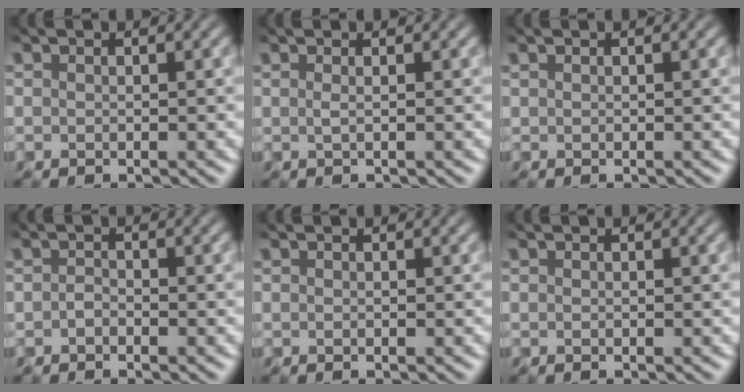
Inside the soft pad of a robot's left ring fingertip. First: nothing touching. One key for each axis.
{"total": 0.8, "fx": 0.2, "fy": 0.3, "fz": 0.8, "tx": -0.012, "ty": 0.002, "tz": 0.000}
{"total": 0.0}
{"total": 0.7, "fx": -0.4, "fy": 0.4, "fz": 0.4, "tx": -0.010, "ty": 0.000, "tz": -0.009}
{"total": 0.0}
{"total": 0.0}